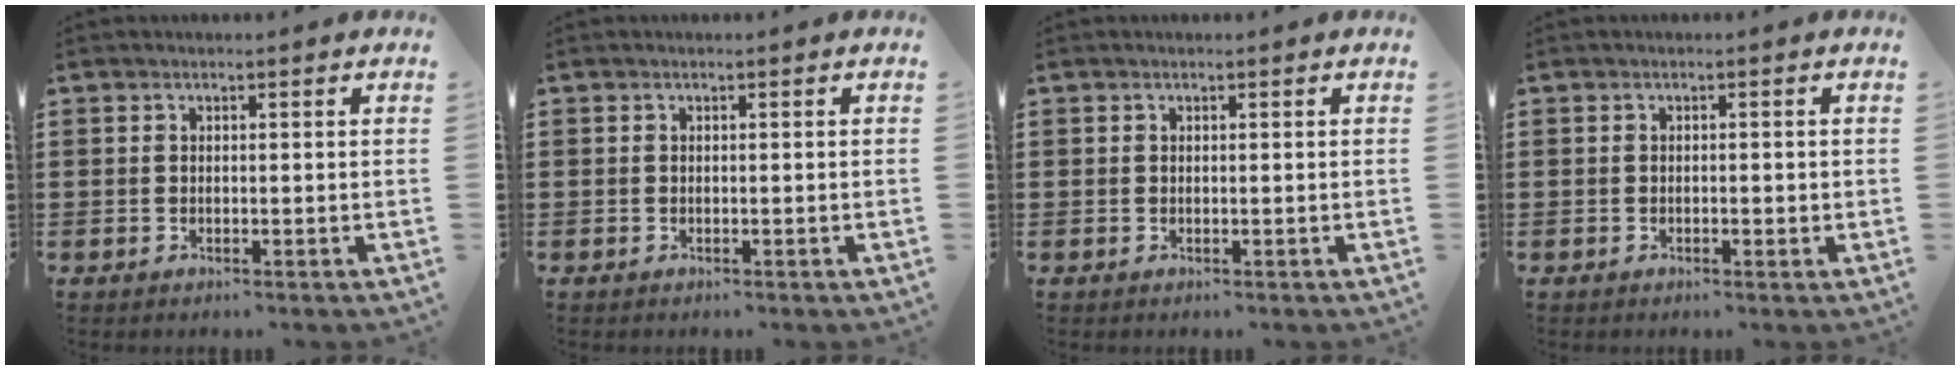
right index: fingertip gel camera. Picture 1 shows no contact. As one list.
[{"total": 0.0}, {"total": 0.0}, {"total": 0.7, "force": [-0.2, 0.3, 0.6], "torque": [-0.012, -0.001, -0.003]}]